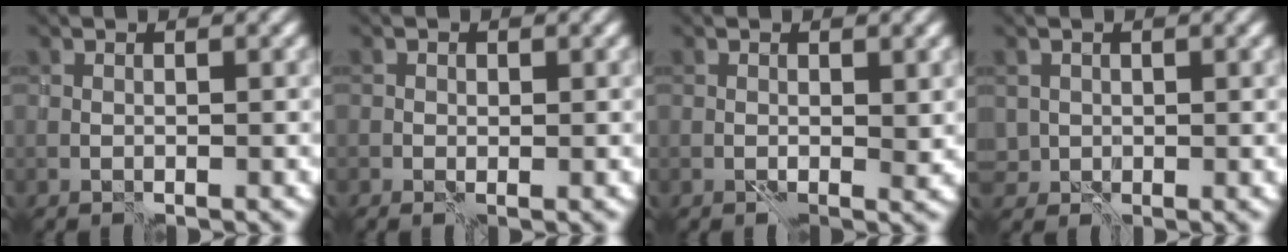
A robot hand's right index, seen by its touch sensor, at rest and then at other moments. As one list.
[{"total": 0.7, "force": [0.0, 0.6, 0.2], "torque": [0.002, -0.001, 0.002]}, {"total": 1.5, "force": [0.3, 0.8, 1.2], "torque": [-0.015, -0.004, 0.006]}, {"total": 1.1, "force": [0.4, 0.9, -0.4], "torque": [0.012, -0.002, 0.009]}]